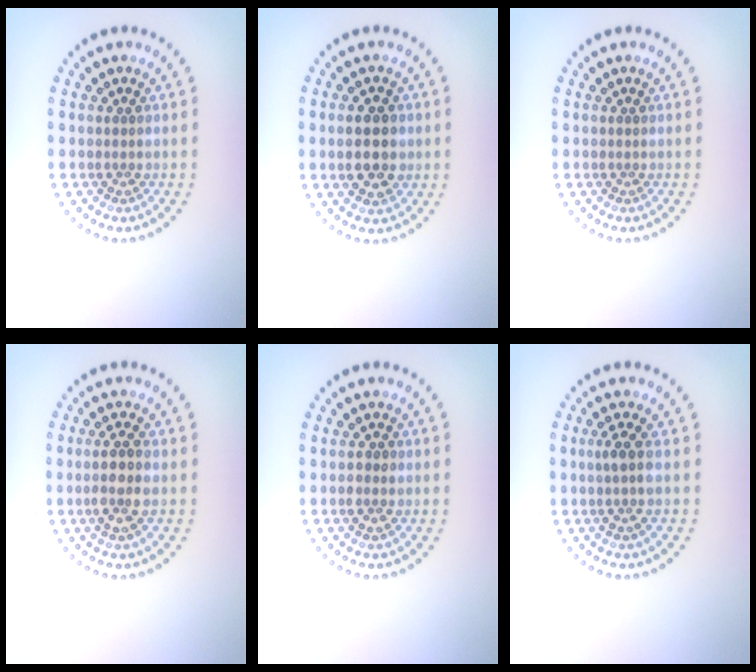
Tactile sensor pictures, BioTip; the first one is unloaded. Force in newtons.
{"total": 4.5, "press": 4.5, "slide": 0.1}
{"total": 0.0}
{"total": 2.8, "press": 2.6, "slide": 1.1}
{"total": 1.4, "press": 1.4, "slide": 0.1}
{"total": 1.9, "press": 1.6, "slide": 1.1}